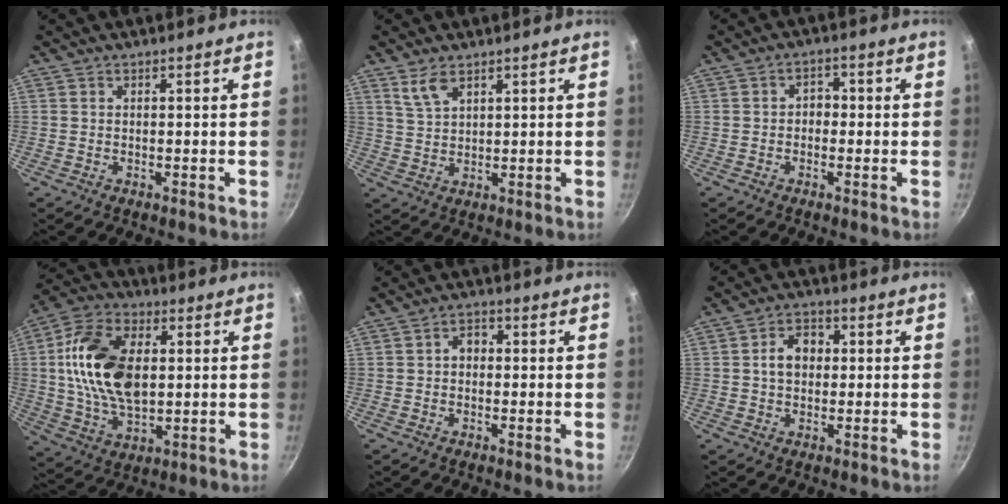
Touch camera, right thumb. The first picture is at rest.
{"total": 4.5, "force": [3.0, 2.1, 2.7], "torque": [-0.049, -0.013, 0.064]}
{"total": 2.8, "force": [-0.6, 2.2, 1.6], "torque": [-0.006, 0.011, -0.013]}
{"total": 17.8, "force": [2.2, 10.8, 14.0], "torque": [-0.242, 0.005, 0.035]}
{"total": 2.7, "force": [-0.1, 2.1, 1.8], "torque": [-0.014, 0.012, -0.005]}
{"total": 6.0, "force": [0.6, 4.5, 3.9], "torque": [-0.039, 0.014, 0.002]}